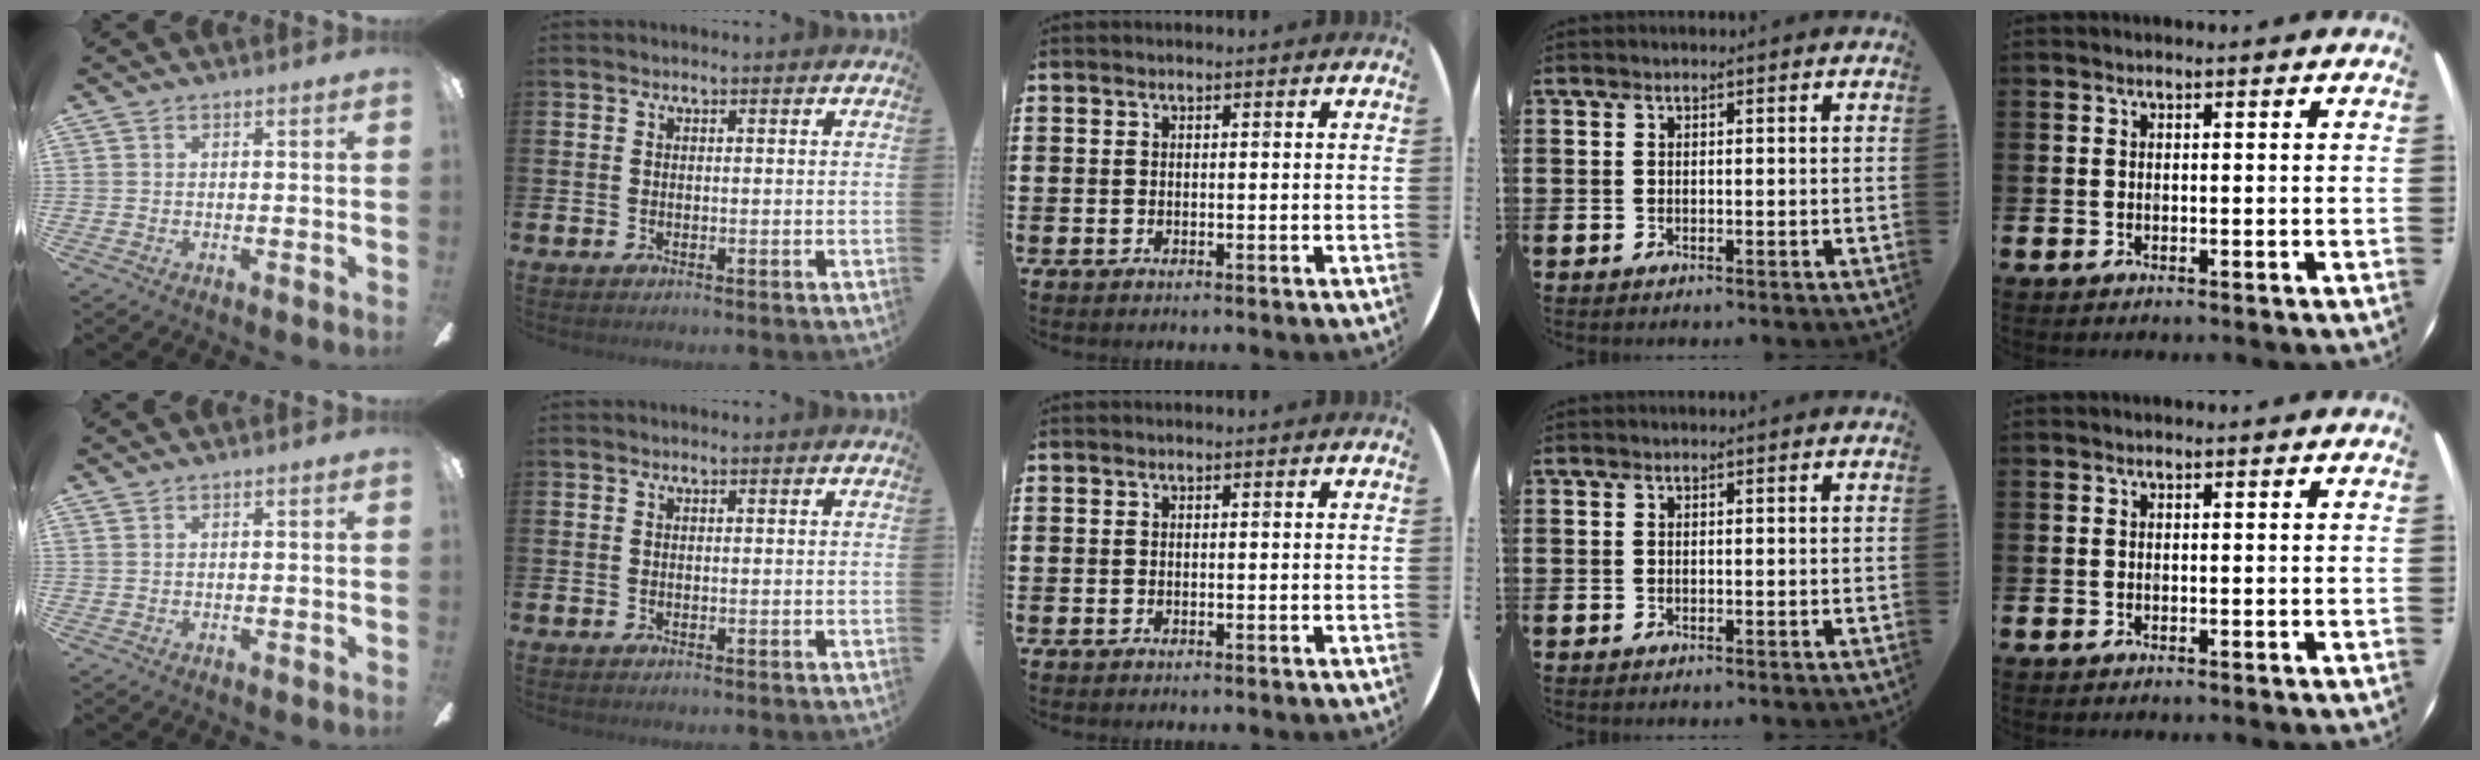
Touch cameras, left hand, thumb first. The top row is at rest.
{"thumb": {"total": 0.8, "force": [0.7, 0.4, 0.2], "torque": [-0.005, 0.001, 0.013]}}